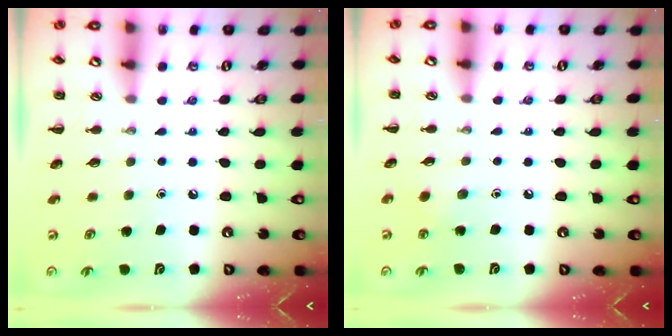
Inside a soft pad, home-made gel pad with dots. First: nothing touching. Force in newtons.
{"total": 1.8, "press": 1.7, "slide": 0.6}